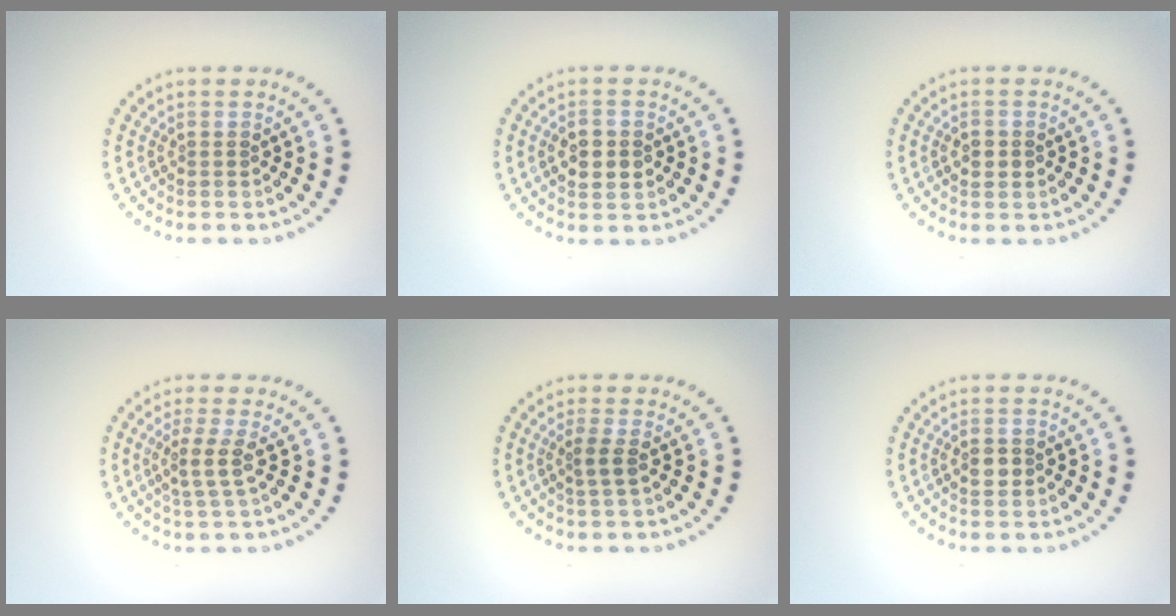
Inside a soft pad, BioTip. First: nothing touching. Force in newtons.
{"total": 2.3, "press": 2.2, "slide": 0.1}
{"total": 1.2, "press": 1.2, "slide": 0.1}
{"total": 2.3, "press": 1.7, "slide": 1.5}
{"total": 1.5, "press": 1.2, "slide": 0.9}
{"total": 1.5, "press": 1.5, "slide": 0.3}